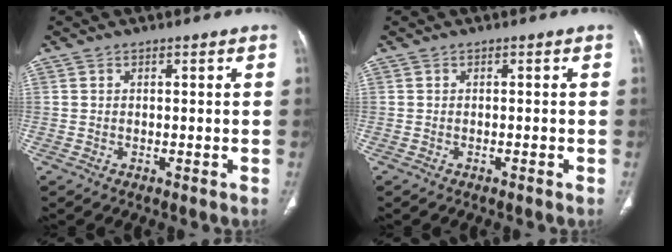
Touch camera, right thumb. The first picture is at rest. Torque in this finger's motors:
{"motor_torque": [-0.01, 0.13, -0.23, 0.06, 0.03]}